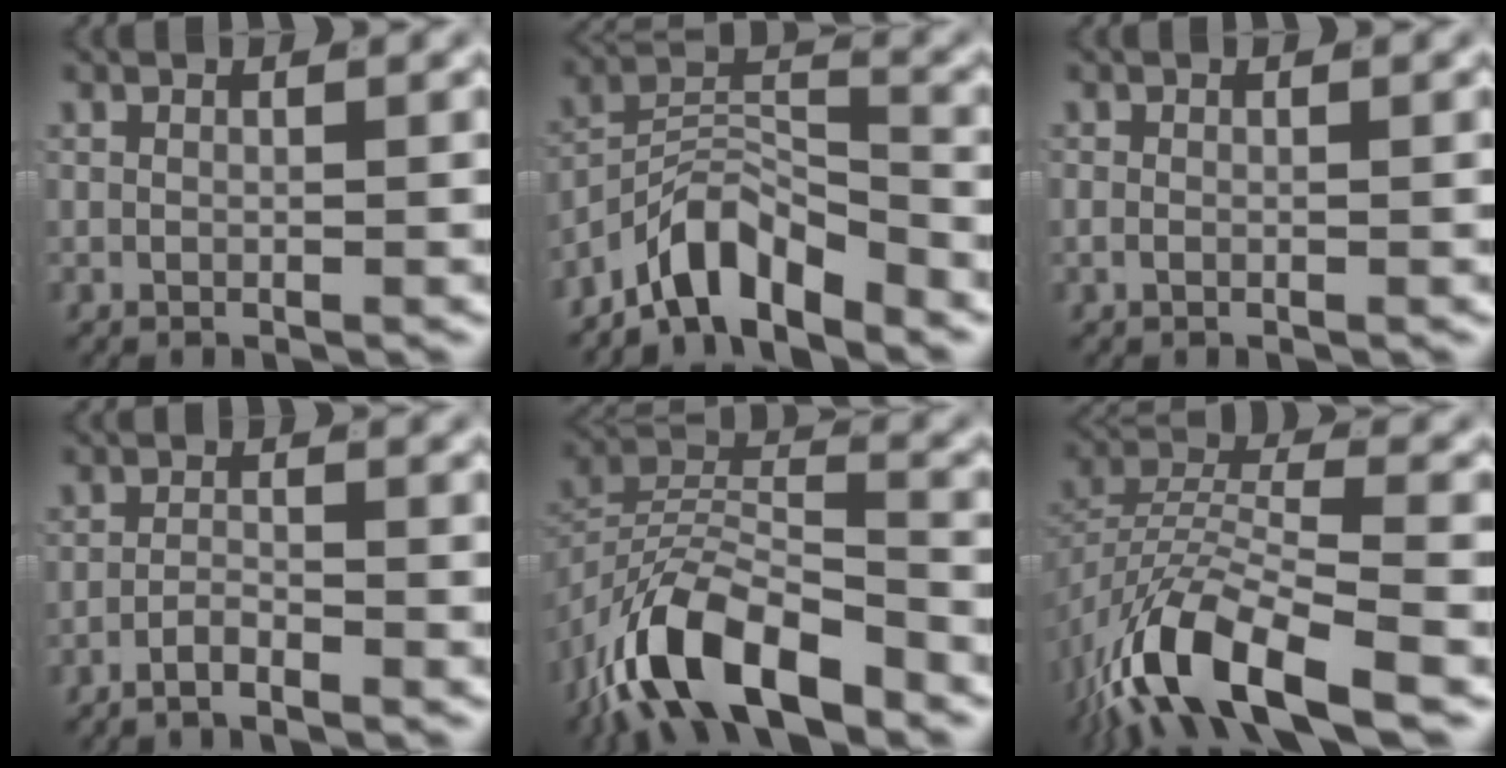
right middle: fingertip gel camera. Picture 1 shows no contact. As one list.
[{"total": 8.3, "force": [-5.8, 3.5, 4.8], "torque": [-0.052, 0.001, -0.104]}, {"total": 0.8, "force": [-0.4, 0.5, 0.4], "torque": [-0.009, -0.001, -0.005]}, {"total": 2.2, "force": [-2.1, 0.4, 0.6], "torque": [-0.013, -0.004, -0.041]}, {"total": 10.5, "force": [-5.9, 5.1, 7.1], "torque": [-0.124, -0.021, -0.095]}, {"total": 10.2, "force": [-4.8, 4.7, 7.6], "torque": [-0.151, -0.024, -0.070]}]